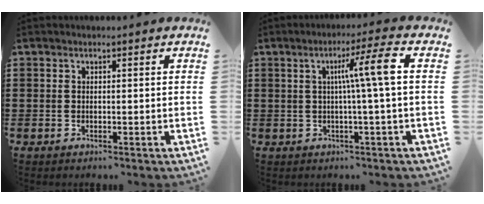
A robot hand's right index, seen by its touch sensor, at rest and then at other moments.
{"total": 7.0, "force": [0.8, -0.7, 6.9], "torque": [-0.124, -0.003, 0.001]}